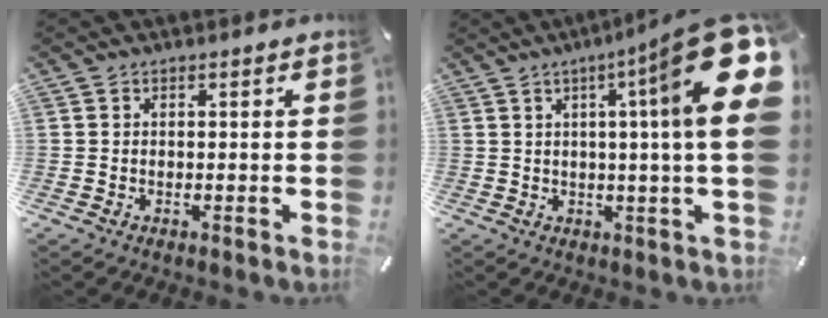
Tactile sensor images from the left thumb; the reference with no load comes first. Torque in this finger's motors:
{"motor_torque": [2.14, 2.87, 2.43, -0.34, 0.54]}